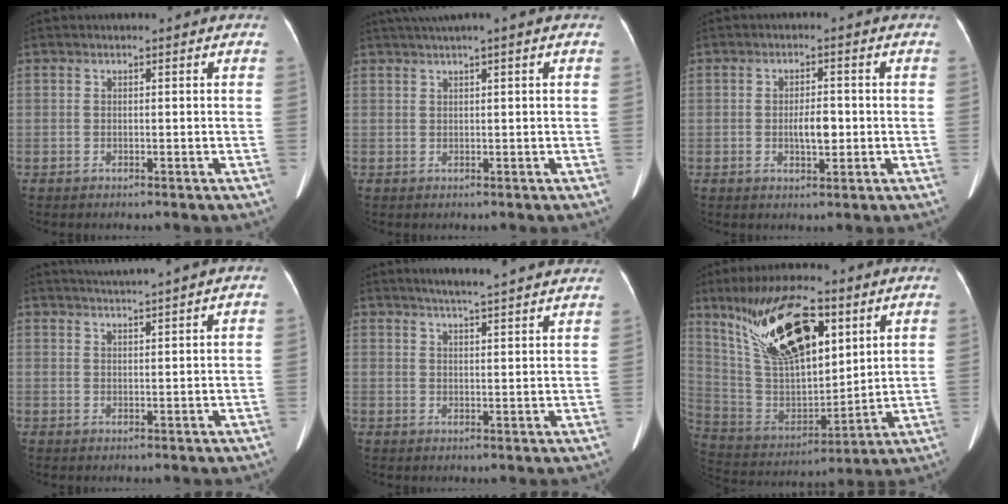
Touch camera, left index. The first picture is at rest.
{"total": 3.6, "force": [2.4, -0.7, 2.6], "torque": [-0.051, 0.021, 0.045]}
{"total": 3.5, "force": [-0.7, 1.2, 3.2], "torque": [-0.059, -0.002, -0.010]}
{"total": 3.9, "force": [3.4, -1.4, 1.3], "torque": [-0.023, 0.006, 0.058]}
{"total": 13.6, "force": [12.3, 0.6, 5.8], "torque": [-0.084, 0.014, 0.149]}
{"total": 20.2, "force": [10.8, 7.3, 15.5], "torque": [-0.302, 0.016, 0.204]}